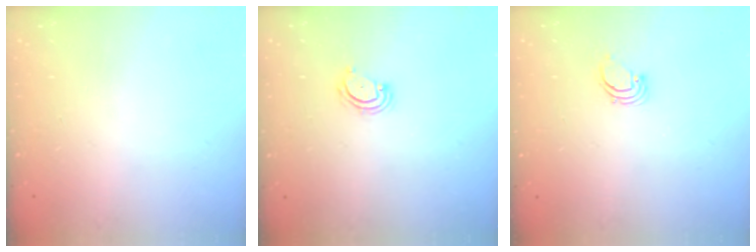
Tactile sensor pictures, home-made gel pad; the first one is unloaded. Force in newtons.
{"total": 4.5, "press": 4.5, "slide": 0.4}
{"total": 1.7, "press": 1.7, "slide": 0.1}